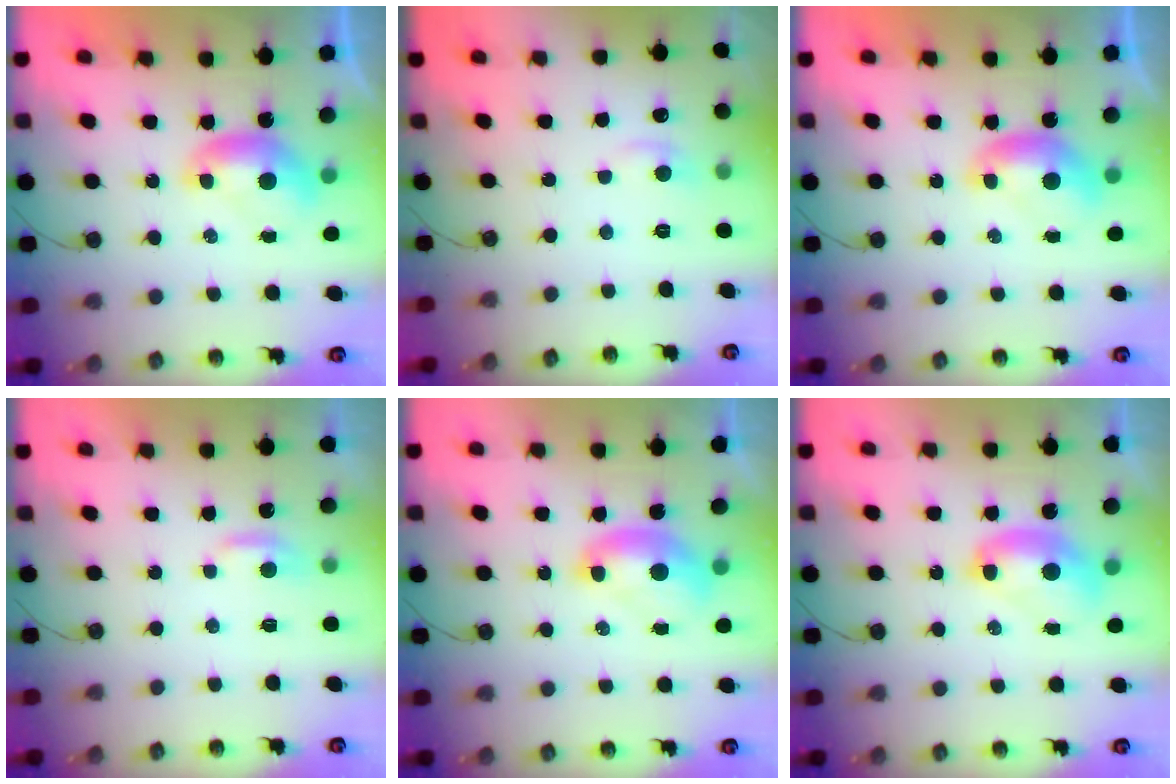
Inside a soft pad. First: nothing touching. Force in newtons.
{"total": 1.7, "press": 1.4, "slide": 0.9}
{"total": 0.0}
{"total": 1.5, "press": 1.5, "slide": 0.3}
{"total": 2.0, "press": 2.0, "slide": 0.4}
{"total": 2.7, "press": 2.7, "slide": 0.1}